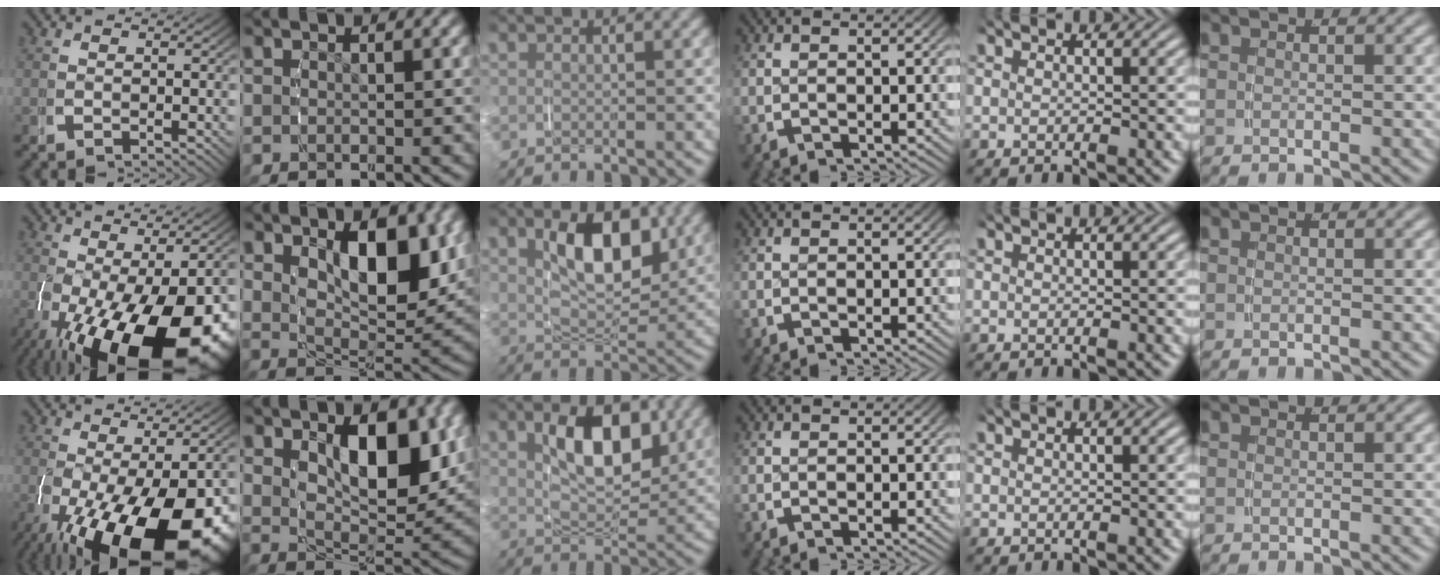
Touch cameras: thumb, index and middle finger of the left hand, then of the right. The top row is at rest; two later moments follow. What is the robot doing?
{"motion": "grasp_and_lifting", "object": "plastic wrap"}